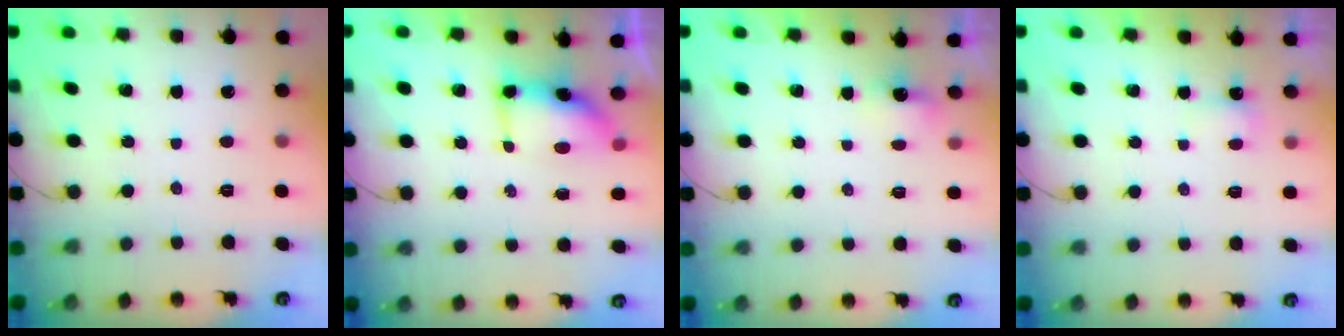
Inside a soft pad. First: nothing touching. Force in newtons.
{"total": 7.1, "press": 7.1, "slide": 0.5}
{"total": 1.8, "press": 1.6, "slide": 0.8}
{"total": 2.8, "press": 2.7, "slide": 0.7}